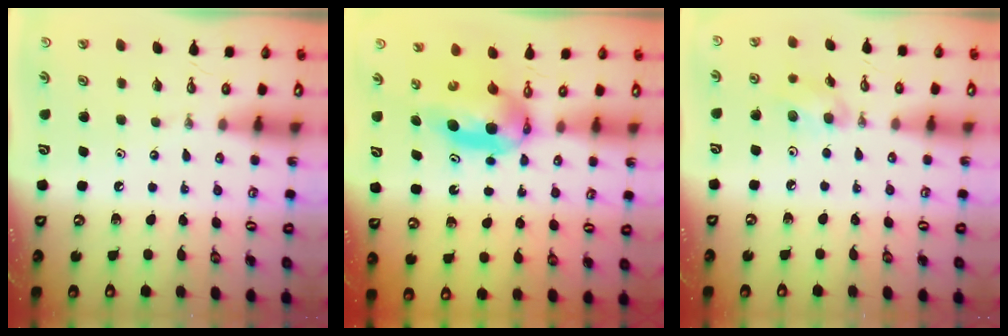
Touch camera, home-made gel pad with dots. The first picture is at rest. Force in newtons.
{"total": 6.4, "press": 6.0, "slide": 2.4}
{"total": 7.8, "press": 7.4, "slide": 2.5}